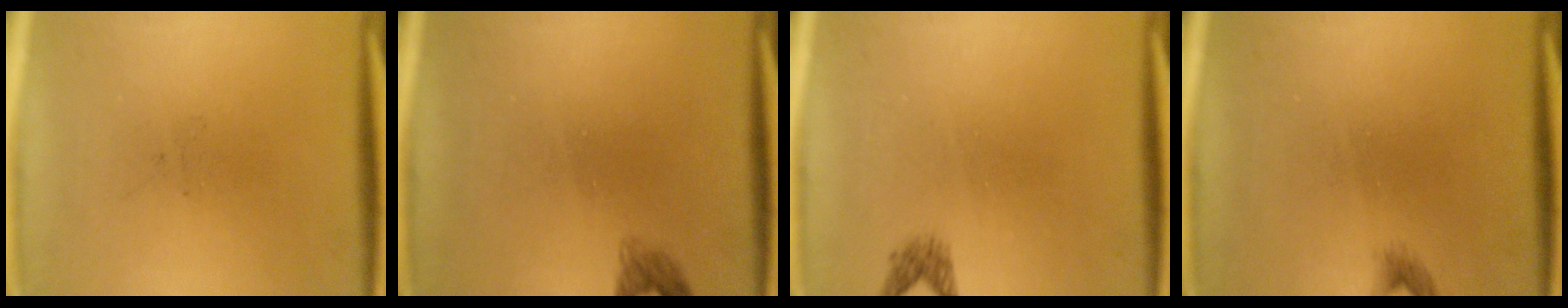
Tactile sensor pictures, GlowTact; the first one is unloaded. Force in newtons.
{"total": 1.4}
{"total": 1.3}
{"total": 0.9}